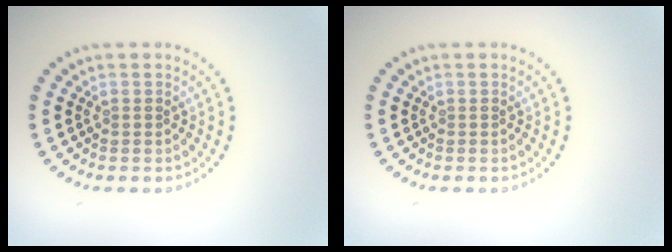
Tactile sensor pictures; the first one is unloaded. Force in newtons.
{"total": 0.0}